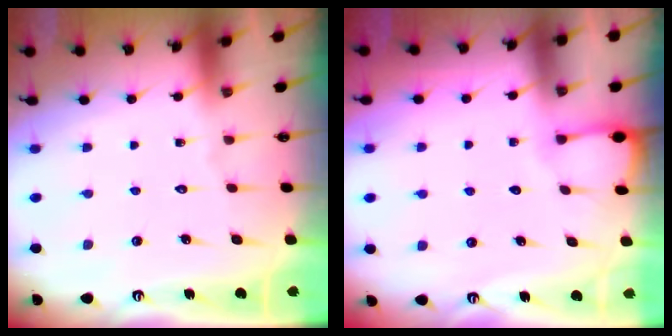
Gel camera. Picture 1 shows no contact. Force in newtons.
{"total": 2.2, "press": 2.2, "slide": 0.4}